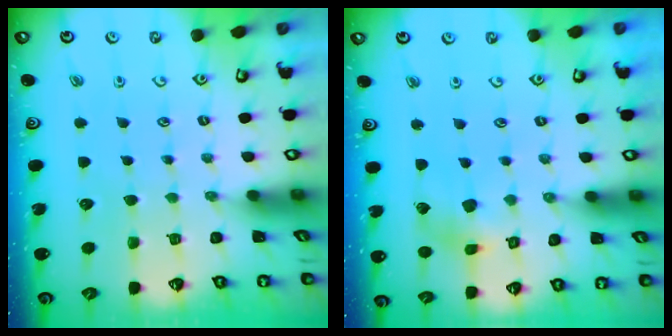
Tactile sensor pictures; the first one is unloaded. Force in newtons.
{"total": 7.2, "press": 7.2, "slide": 0.9}